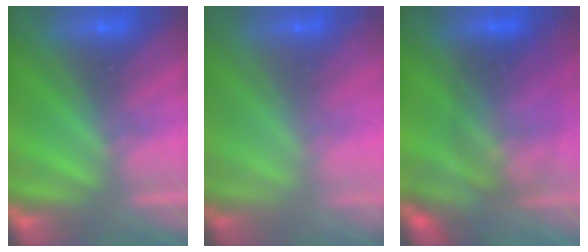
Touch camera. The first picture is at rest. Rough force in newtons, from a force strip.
{"total": 1.5}
{"total": 2.8}